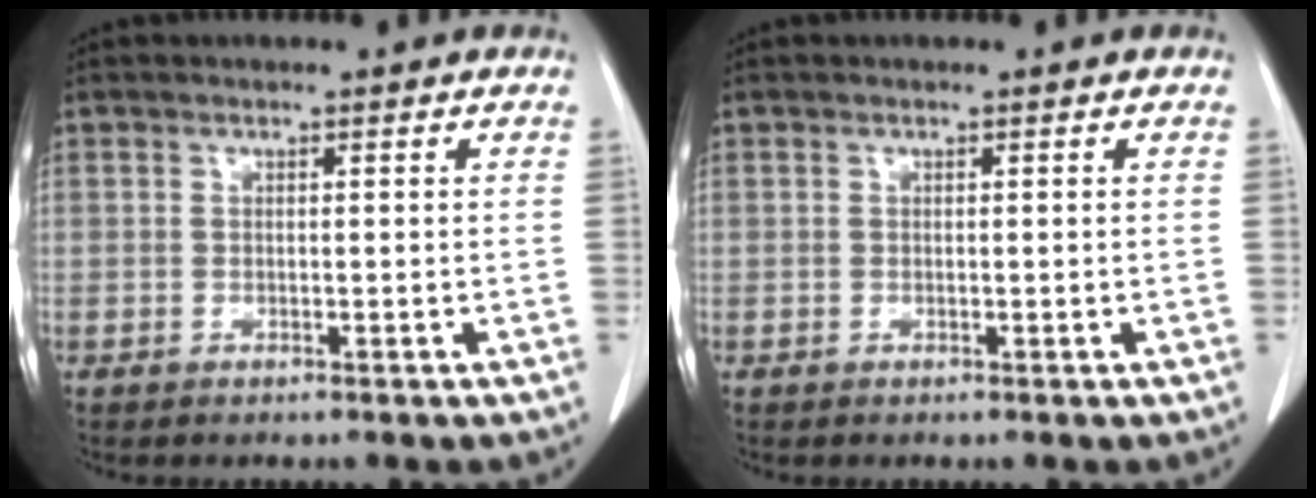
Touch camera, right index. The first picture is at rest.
{"total": 0.0}